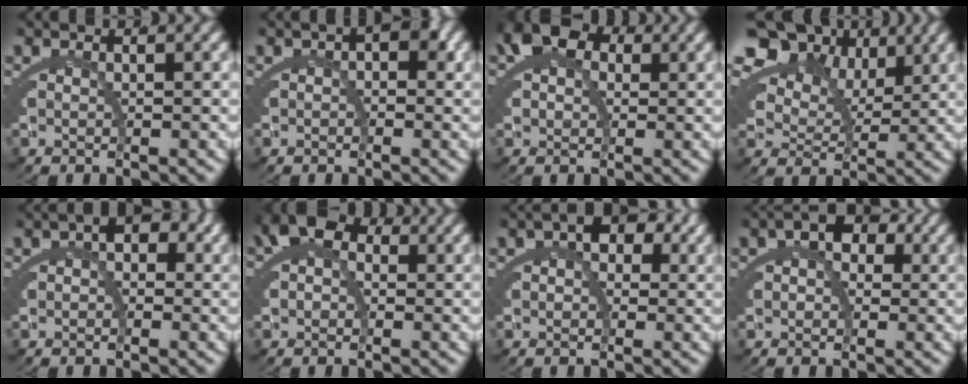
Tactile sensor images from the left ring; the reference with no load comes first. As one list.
[{"total": 1.5, "force": [0.3, 0.4, 1.4], "torque": [-0.005, 0.002, 0.002]}, {"total": 6.7, "force": [2.5, 4.8, 3.9], "torque": [-0.087, -0.001, 0.037]}, {"total": 11.5, "force": [5.6, 7.7, 6.4], "torque": [-0.125, 0.013, 0.081]}, {"total": 2.3, "force": [0.7, 1.2, 1.8], "torque": [-0.011, 0.001, 0.007]}, {"total": 6.0, "force": [1.9, 4.2, 3.8], "torque": [-0.078, -0.001, 0.025]}, {"total": 3.1, "force": [1.1, 1.8, 2.3], "torque": [-0.023, 0.001, 0.015]}, {"total": 4.1, "force": [1.5, 2.6, 2.7], "torque": [-0.036, 0.002, 0.019]}]